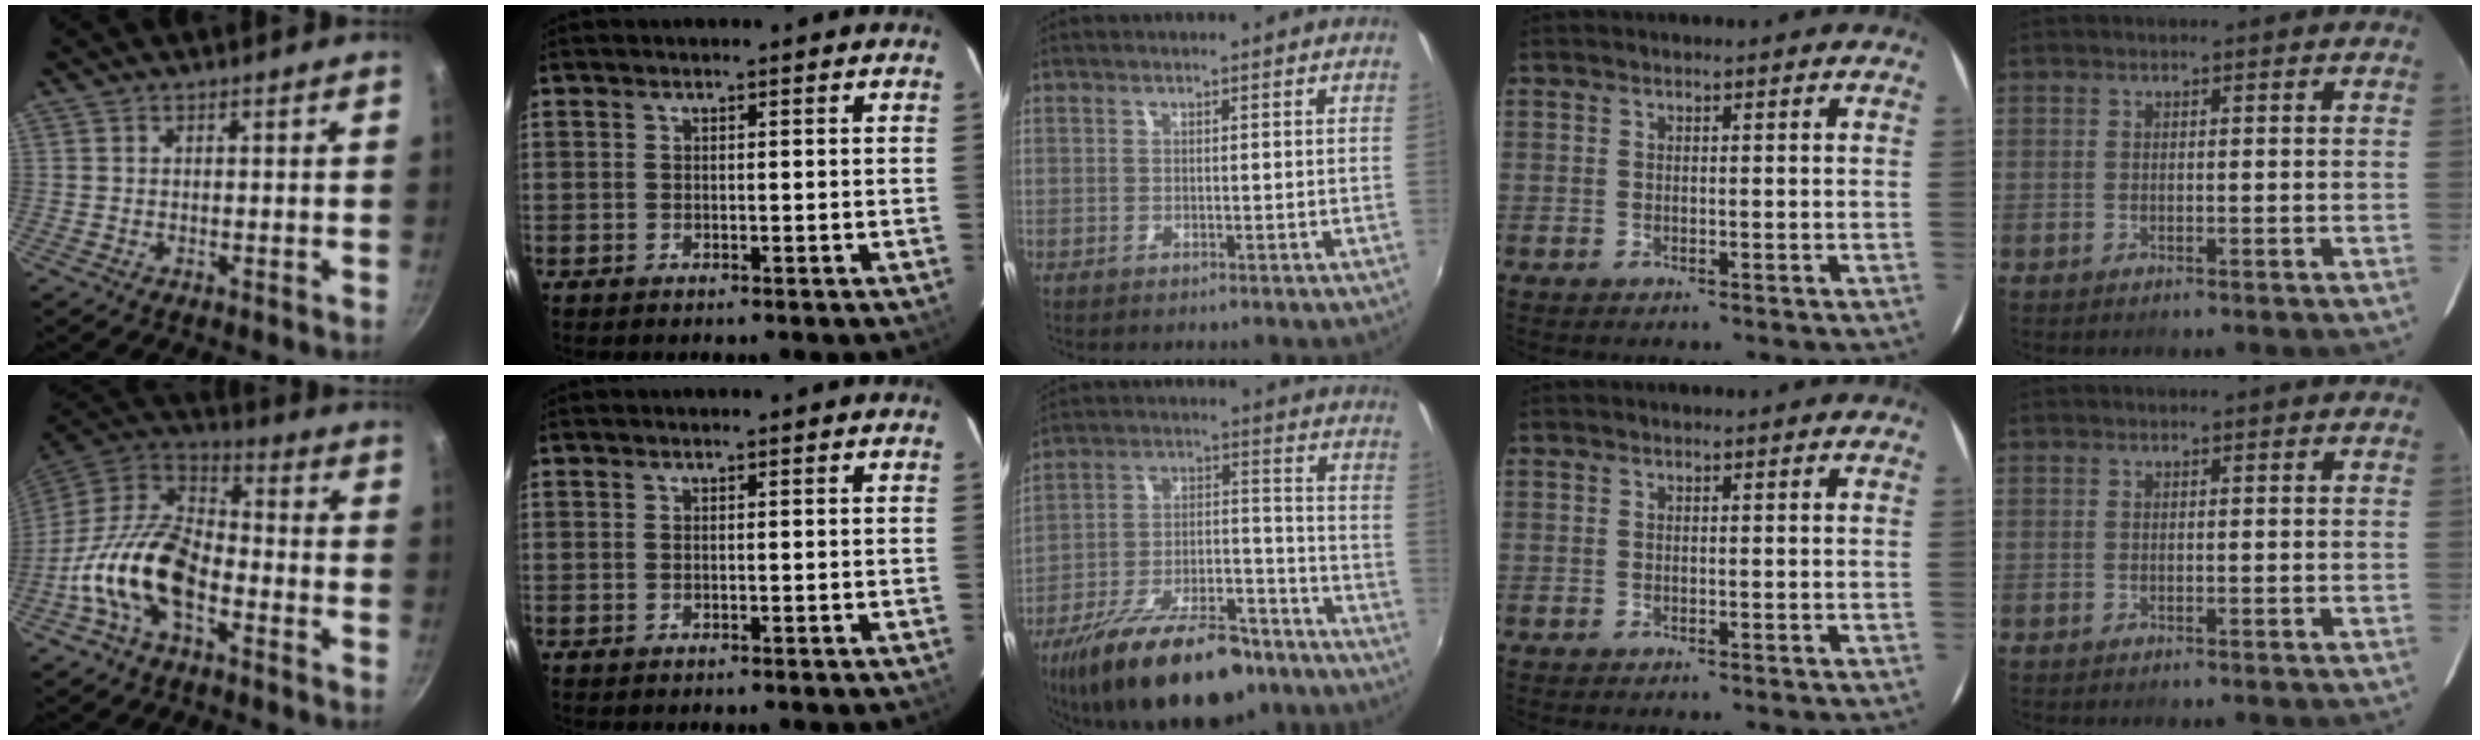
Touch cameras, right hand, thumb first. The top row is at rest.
{"thumb": {"total": 17.1, "force": [-6.2, 9.5, 12.9], "torque": [-0.222, 0.051, -0.137]}, "middle": {"total": 23.7, "force": [-17.2, 9.4, 13.4], "torque": [-0.237, -0.011, -0.256]}}